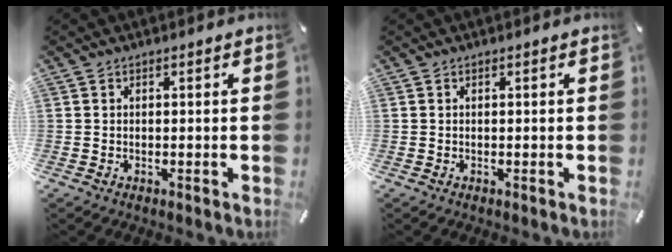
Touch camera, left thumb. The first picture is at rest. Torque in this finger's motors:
{"motor_torque": [-0.01, 0.01, -0.05, 0.06, 0.00]}